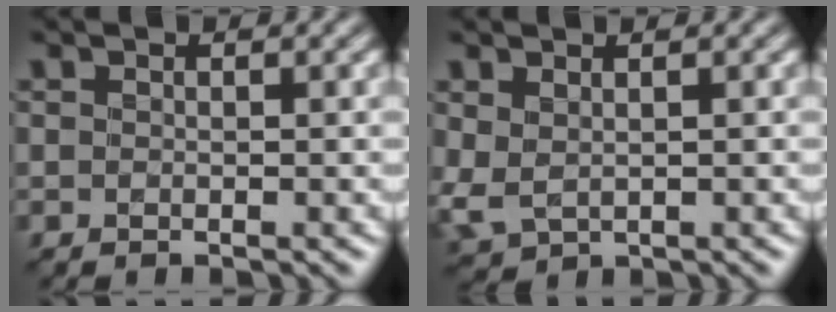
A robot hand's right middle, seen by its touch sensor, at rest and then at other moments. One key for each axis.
{"total": 2.1, "fx": 0.5, "fy": 1.5, "fz": 1.4, "tx": -0.044, "ty": -0.007, "tz": 0.013}